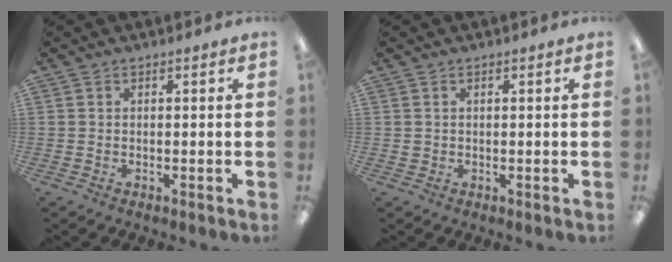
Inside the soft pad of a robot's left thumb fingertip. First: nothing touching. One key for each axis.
{"total": 1.1, "fx": 0.3, "fy": 1.0, "fz": 0.1, "tx": -0.003, "ty": 0.005, "tz": 0.006}